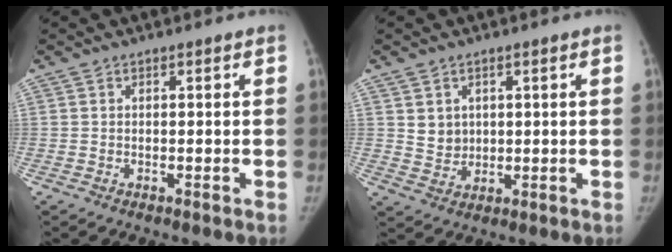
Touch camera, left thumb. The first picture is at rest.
{"total": 4.1, "force": [1.3, 3.6, 1.4], "torque": [-0.008, -0.012, 0.034]}